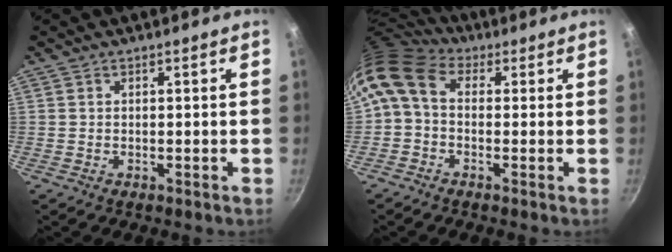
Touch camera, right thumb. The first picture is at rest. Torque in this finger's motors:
{"motor_torque": [1.37, 1.93, 0.76, -0.73, 0.22]}